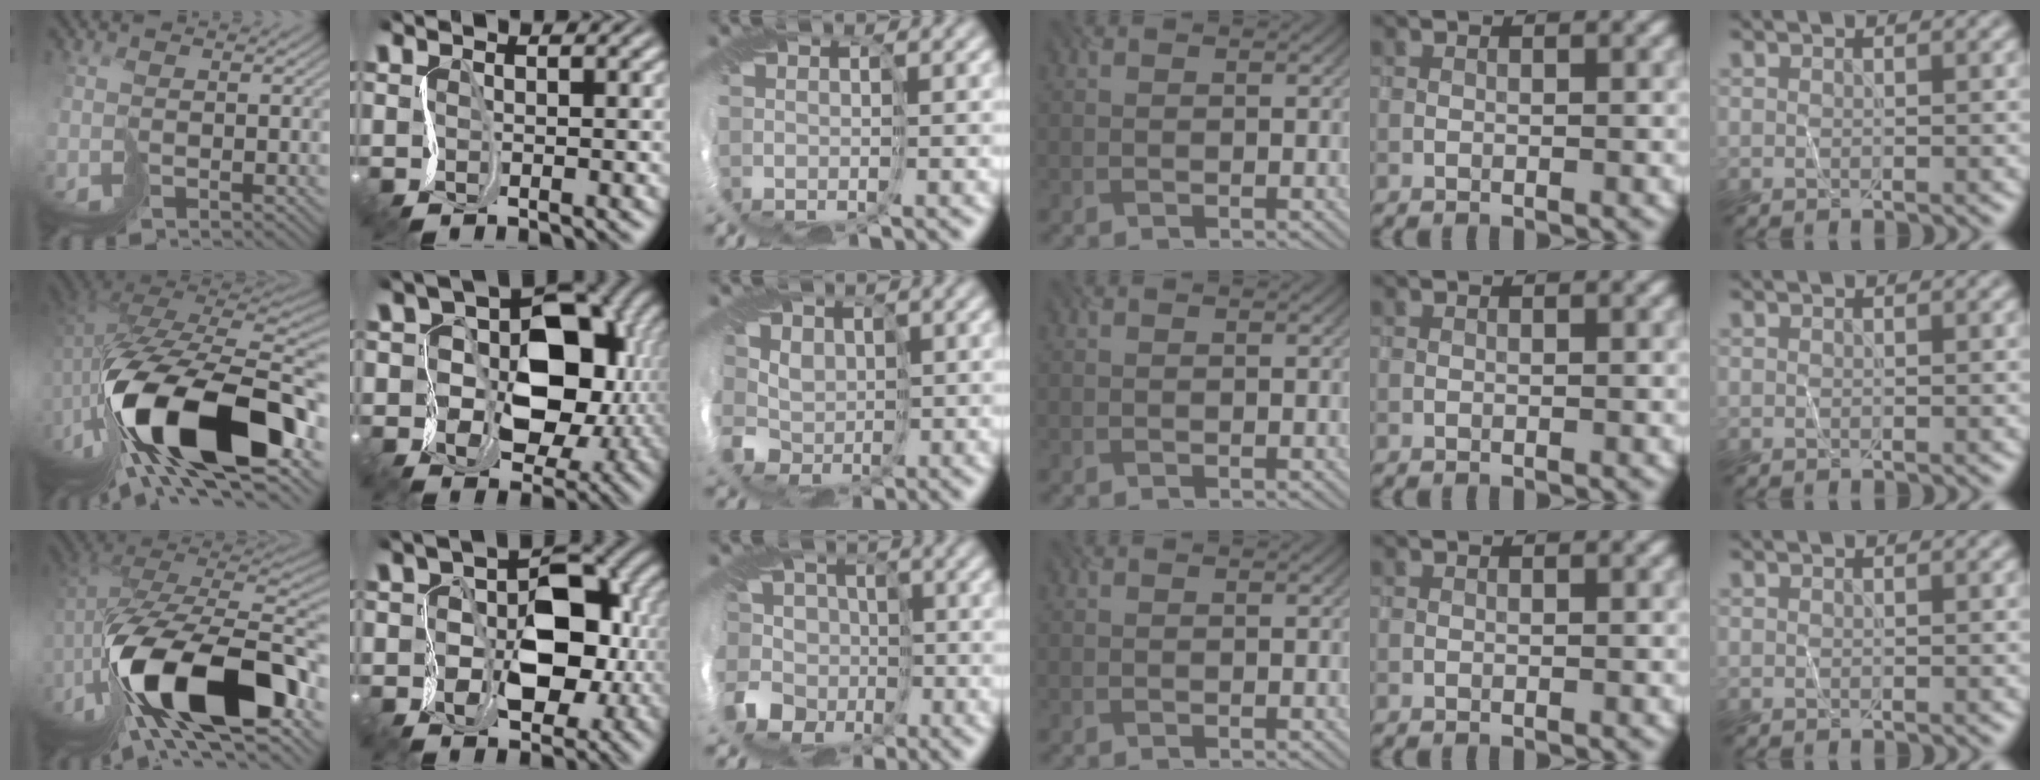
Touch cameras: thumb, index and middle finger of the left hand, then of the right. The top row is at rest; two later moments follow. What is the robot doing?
{"motion": "cut", "object": "receipt paper"}